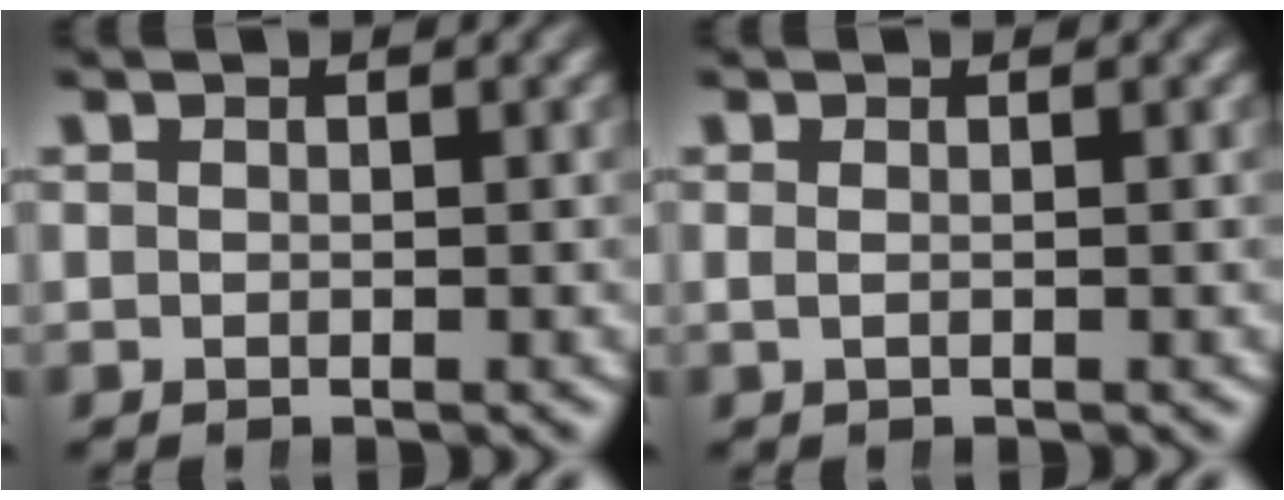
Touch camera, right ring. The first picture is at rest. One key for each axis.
{"total": 0.6, "fx": 0.1, "fy": -0.6, "fz": 0.3, "tx": -0.005, "ty": -0.002, "tz": 0.004}